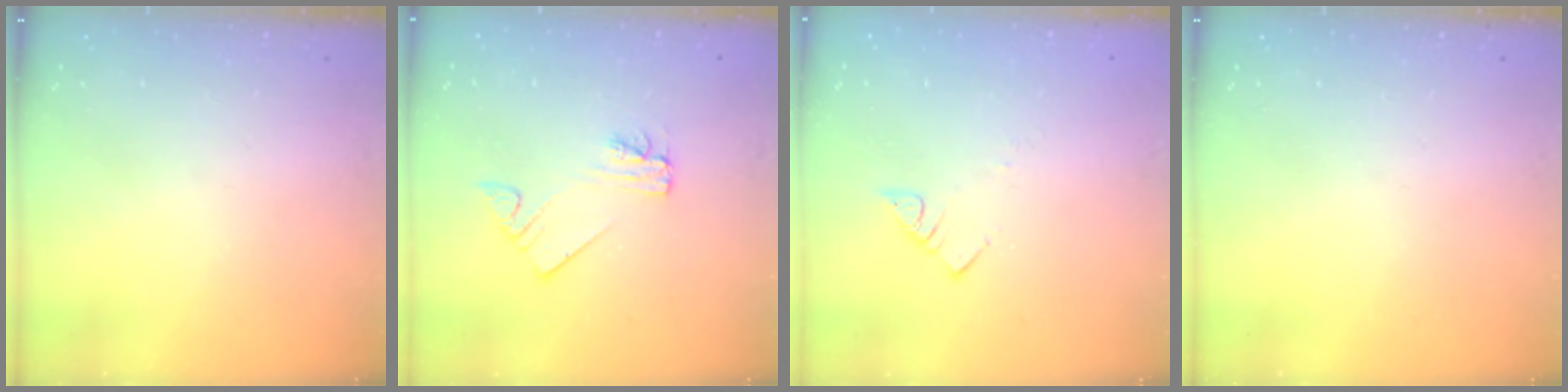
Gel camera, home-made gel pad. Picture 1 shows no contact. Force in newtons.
{"total": 2.2, "press": 2.2, "slide": 0.1}
{"total": 2.8, "press": 2.8, "slide": 0.2}
{"total": 0.0}